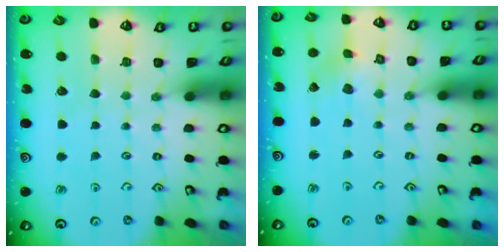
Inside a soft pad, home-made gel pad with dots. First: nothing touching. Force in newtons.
{"total": 2.1, "press": 2.1, "slide": 0.2}